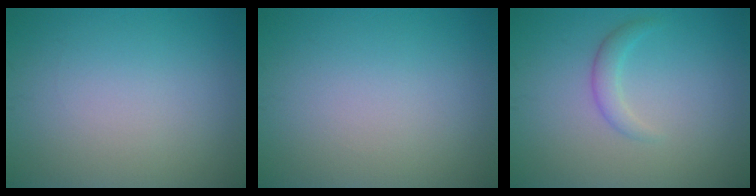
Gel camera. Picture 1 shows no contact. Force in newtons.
{"total": 0.0}
{"total": 1.6, "press": 1.6, "slide": 0.1}